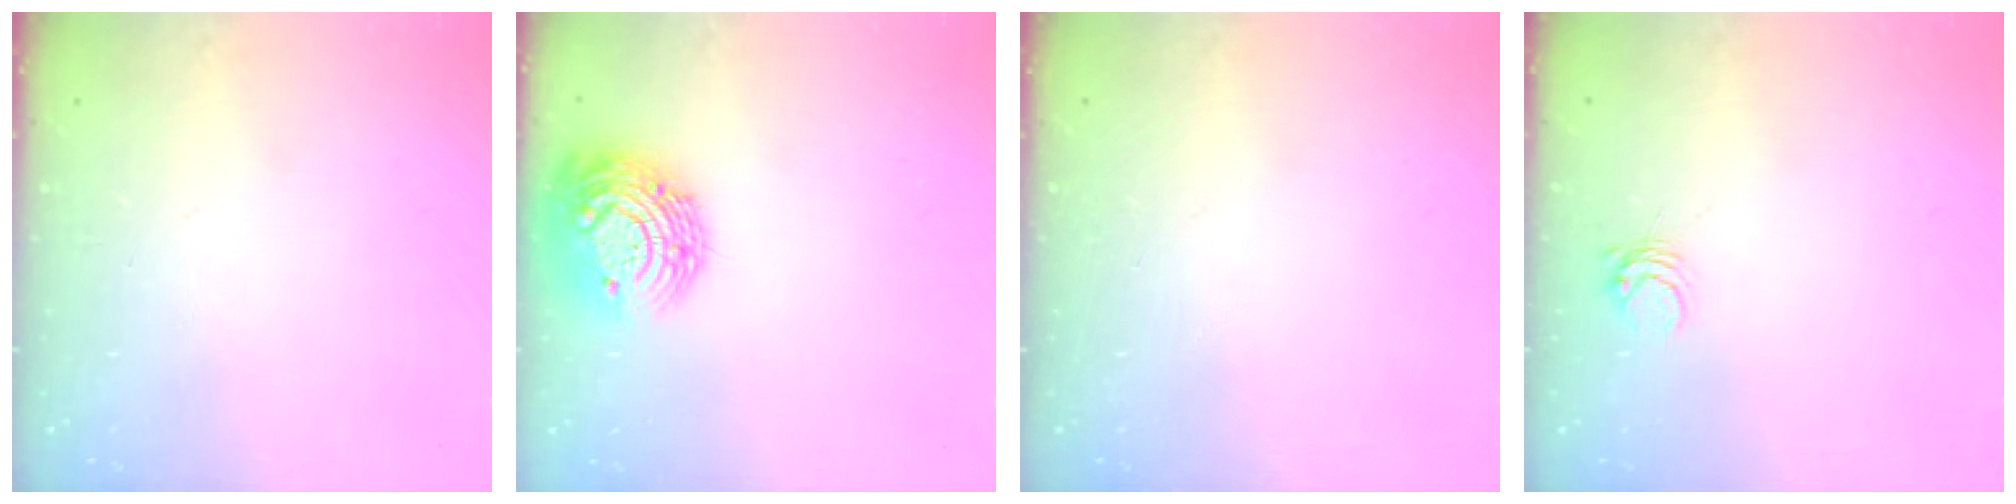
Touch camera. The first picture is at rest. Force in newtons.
{"total": 15.8, "press": 15.8, "slide": 1.1}
{"total": 0.0}
{"total": 4.4, "press": 4.4, "slide": 0.3}